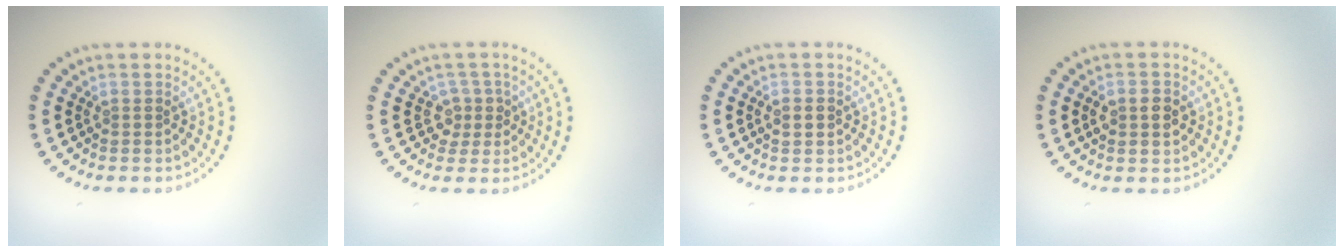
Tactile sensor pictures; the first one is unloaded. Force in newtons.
{"total": 2.1, "press": 1.6, "slide": 1.3}
{"total": 1.8, "press": 1.8, "slide": 0.1}
{"total": 2.9, "press": 2.9, "slide": 0.2}